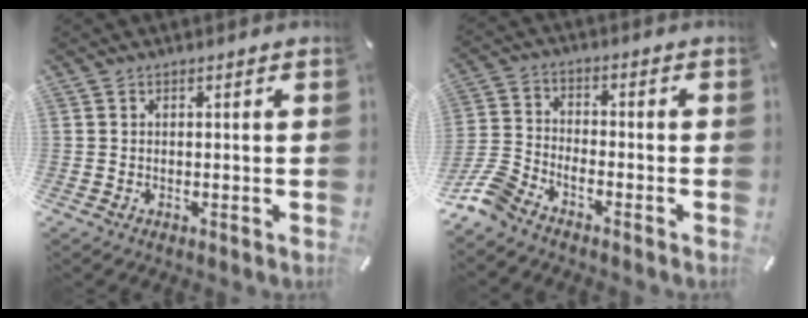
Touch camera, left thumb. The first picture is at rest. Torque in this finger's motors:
{"motor_torque": [-0.63, 0.74, 0.38, 0.62, 0.06]}